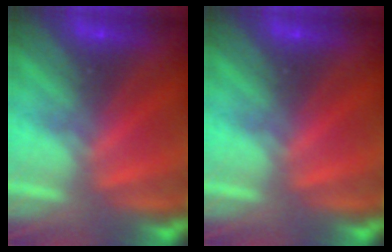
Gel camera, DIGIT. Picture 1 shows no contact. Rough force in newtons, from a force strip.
{"total": 0.0}